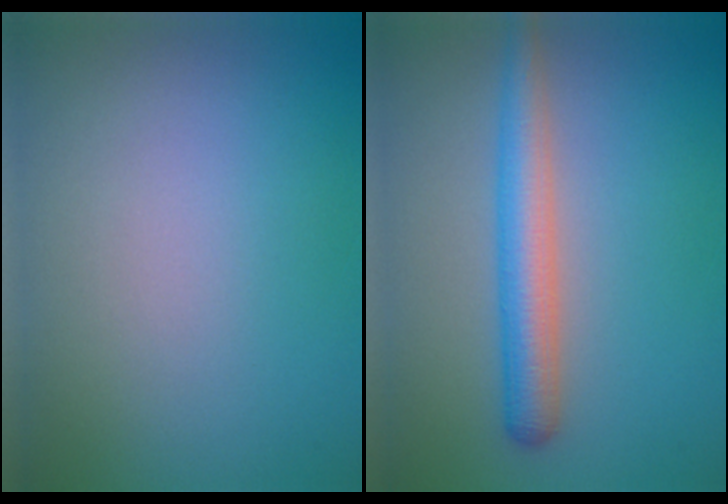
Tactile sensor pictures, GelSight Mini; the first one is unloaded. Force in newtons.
{"total": 4.1, "press": 4.0, "slide": 0.2}